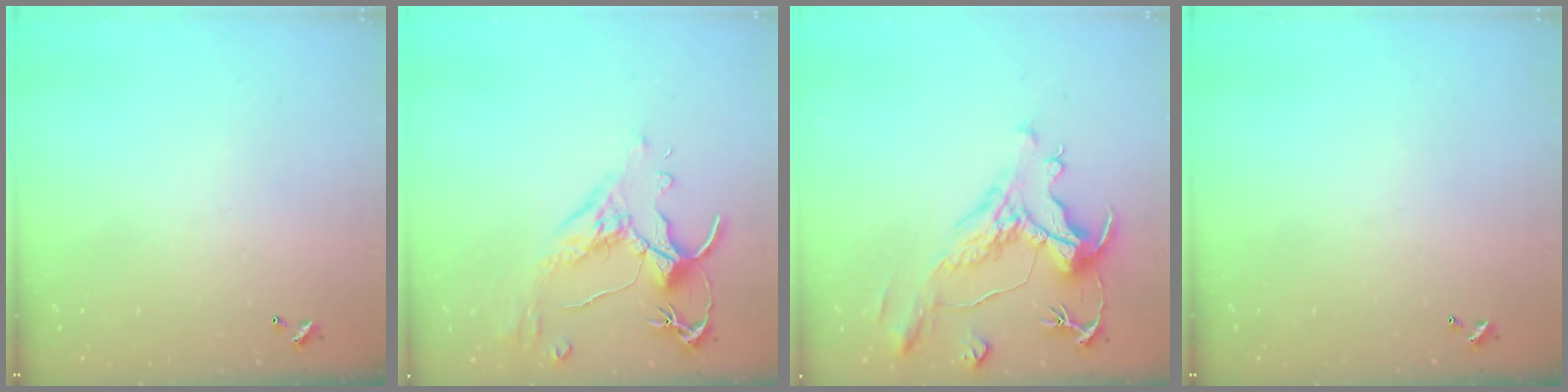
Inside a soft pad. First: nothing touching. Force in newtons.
{"total": 2.5, "press": 2.1, "slide": 1.4}
{"total": 1.6, "press": 0.6, "slide": 1.5}
{"total": 0.0}